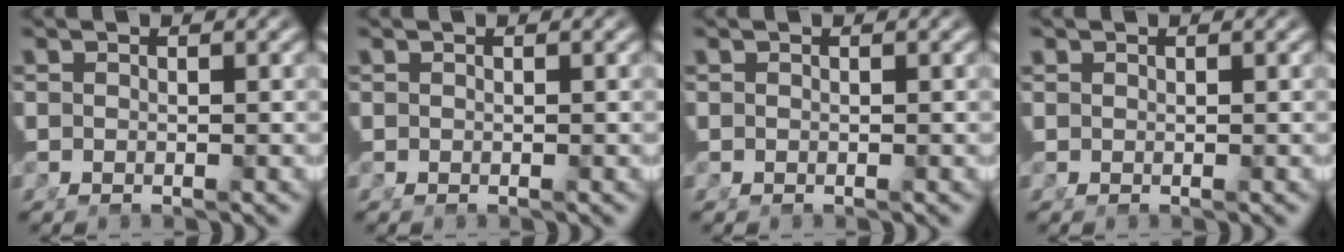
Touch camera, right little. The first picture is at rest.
{"total": 0.0}
{"total": 0.0}
{"total": 0.6, "force": [0.3, -0.5, 0.0], "torque": [0.006, -0.002, 0.010]}